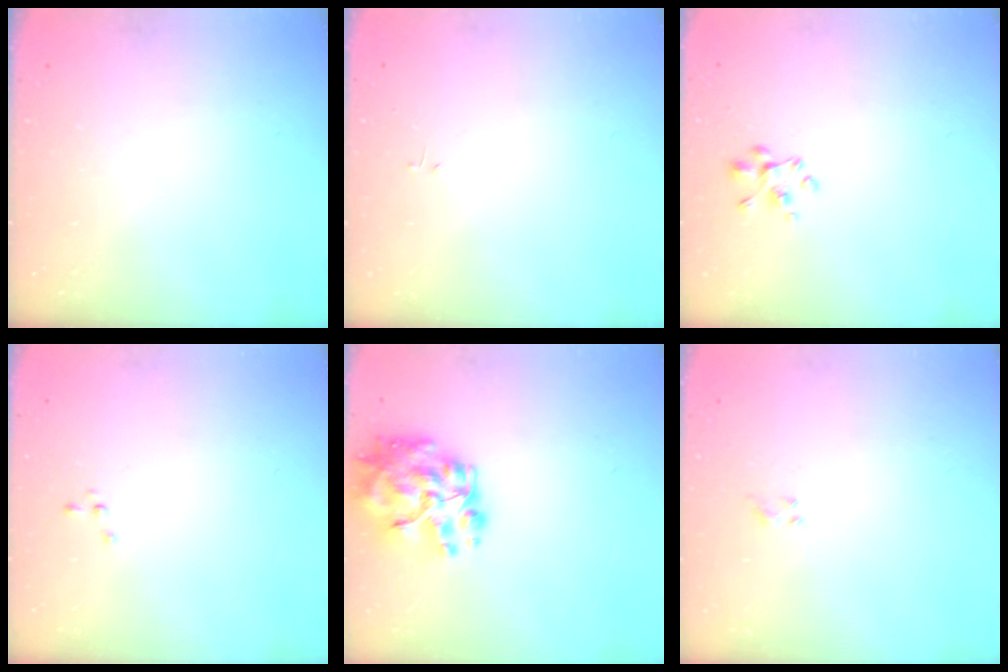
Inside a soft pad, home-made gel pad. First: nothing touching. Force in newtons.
{"total": 0.0}
{"total": 2.4, "press": 2.3, "slide": 0.8}
{"total": 0.0}
{"total": 15.6, "press": 14.8, "slide": 5.0}
{"total": 2.9, "press": 2.7, "slide": 1.1}